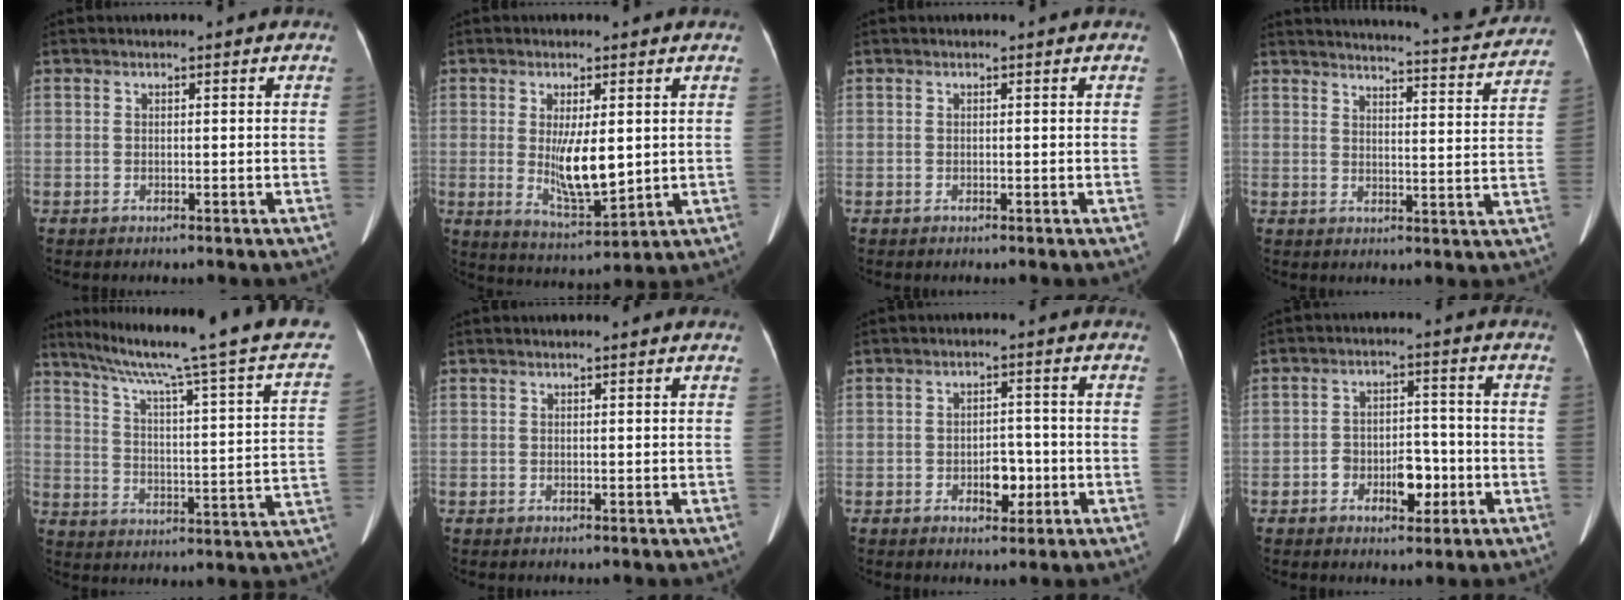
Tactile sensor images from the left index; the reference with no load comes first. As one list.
[{"total": 8.2, "force": [0.7, 2.4, 7.9], "torque": [-0.144, -0.017, 0.023]}, {"total": 0.0}, {"total": 17.7, "force": [17.1, 1.0, 4.4], "torque": [-0.061, -0.047, 0.199]}, {"total": 25.6, "force": [20.0, -0.4, 16.0], "torque": [-0.245, -0.029, 0.260]}, {"total": 1.0, "force": [0.9, -0.1, 0.3], "torque": [-0.010, 0.009, 0.014]}, {"total": 3.9, "force": [-1.3, 2.3, 2.9], "torque": [-0.041, 0.003, -0.016]}, {"total": 5.9, "force": [-2.4, 3.3, 4.3], "torque": [-0.070, 0.014, -0.035]}]